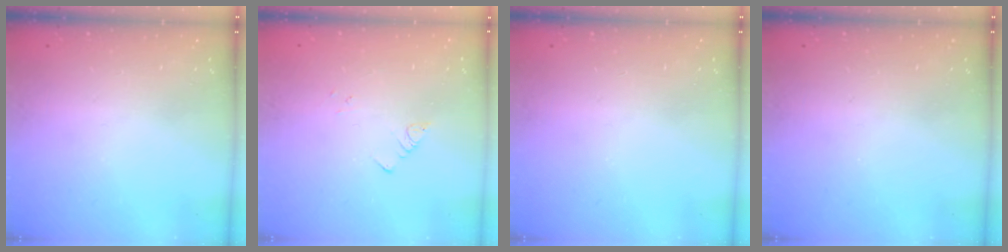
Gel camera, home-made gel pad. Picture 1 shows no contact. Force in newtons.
{"total": 1.8, "press": 1.8, "slide": 0.2}
{"total": 0.0}
{"total": 0.0}